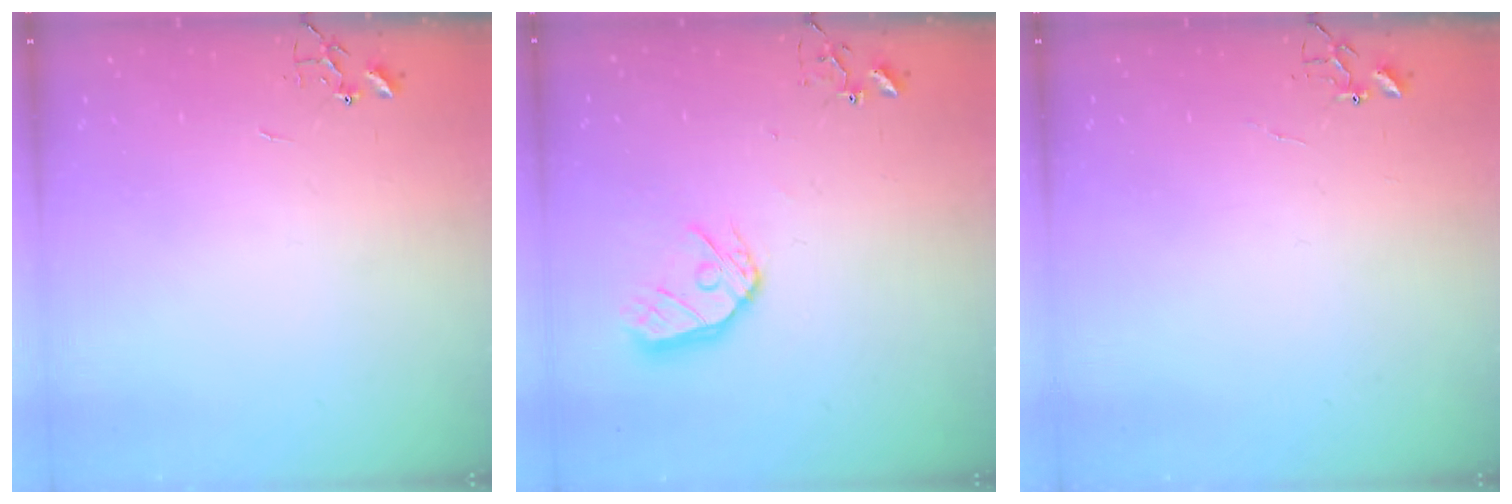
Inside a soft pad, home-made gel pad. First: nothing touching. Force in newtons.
{"total": 11.3, "press": 11.2, "slide": 1.3}
{"total": 4.3, "press": 4.3, "slide": 0.3}